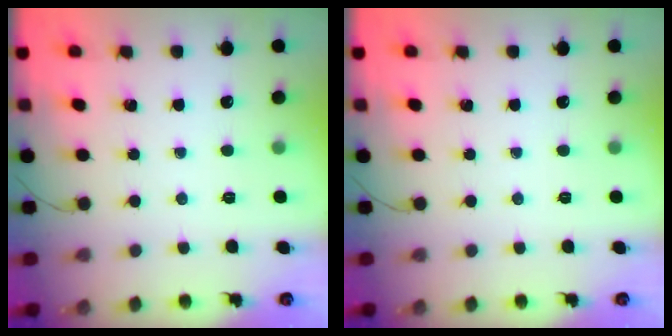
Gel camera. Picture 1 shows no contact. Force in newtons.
{"total": 0.0}